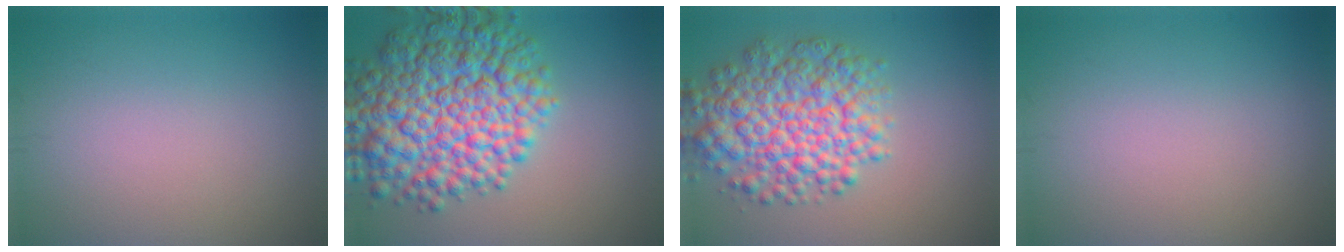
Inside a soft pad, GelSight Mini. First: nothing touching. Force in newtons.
{"total": 11.5, "press": 11.5, "slide": 0.2}
{"total": 8.0, "press": 8.0, "slide": 0.2}
{"total": 0.0}